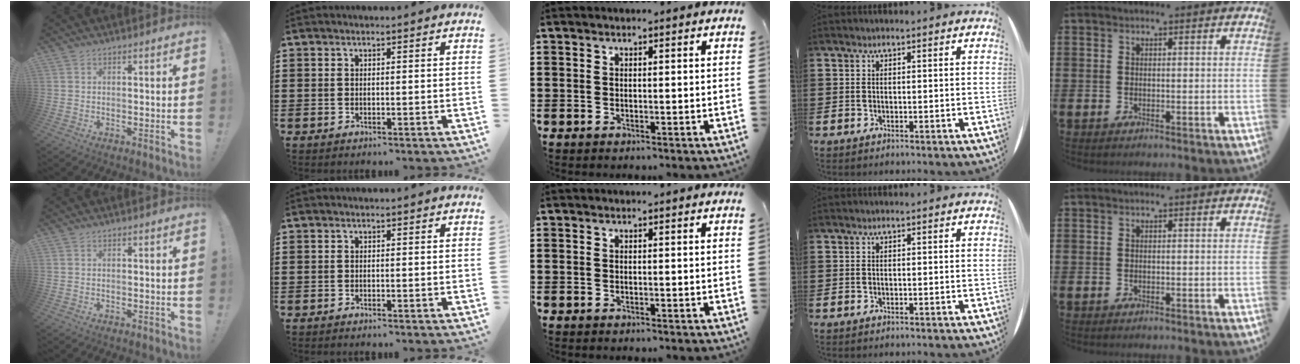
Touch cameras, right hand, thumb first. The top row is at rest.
{}